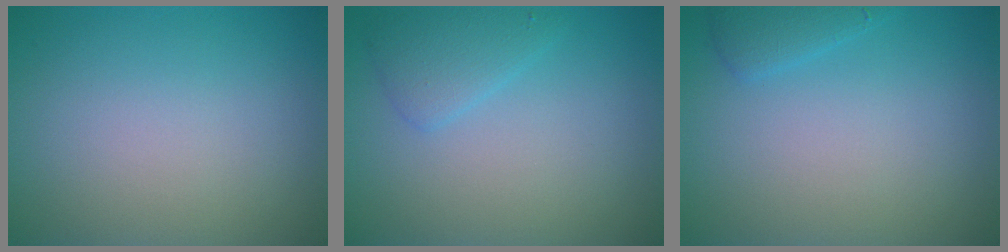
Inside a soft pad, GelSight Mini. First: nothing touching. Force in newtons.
{"total": 2.1, "press": 2.1, "slide": 0.0}
{"total": 1.4, "press": 1.4, "slide": 0.1}